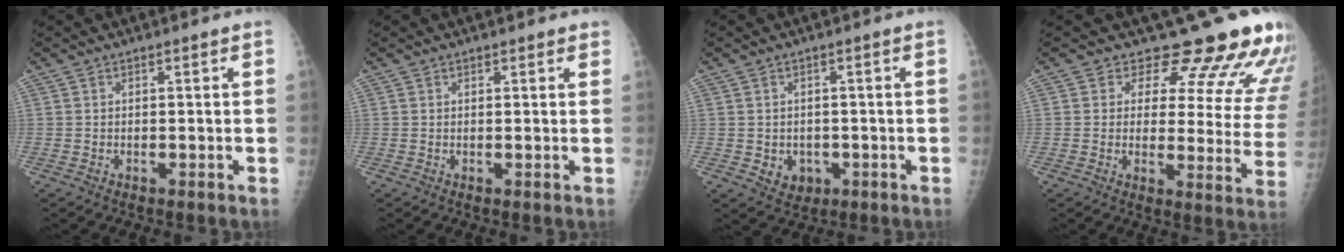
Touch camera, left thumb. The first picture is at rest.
{"total": 1.1, "force": [0.8, 0.8, 0.2], "torque": [0.013, -0.004, 0.005]}
{"total": 4.1, "force": [-0.9, 3.5, 1.8], "torque": [-0.009, 0.001, -0.001]}
{"total": 18.4, "force": [16.2, 6.0, 6.2], "torque": [-0.027, -0.120, 0.177]}